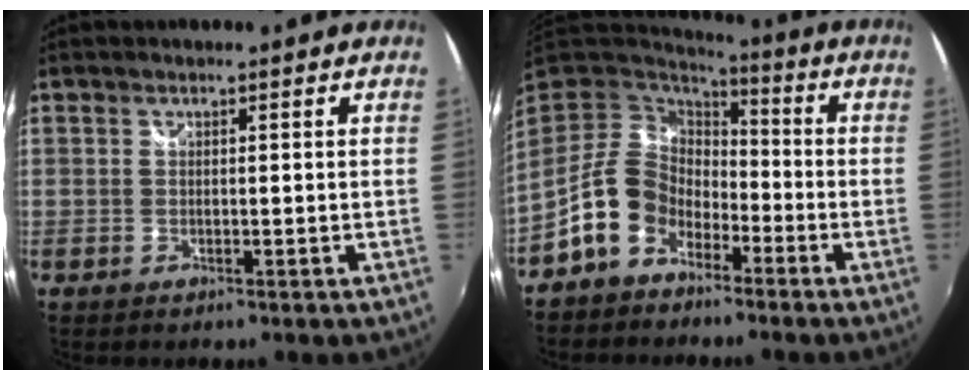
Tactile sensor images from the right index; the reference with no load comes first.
{"total": 11.9, "force": [-6.5, 8.5, 5.1], "torque": [-0.112, 0.021, -0.117]}